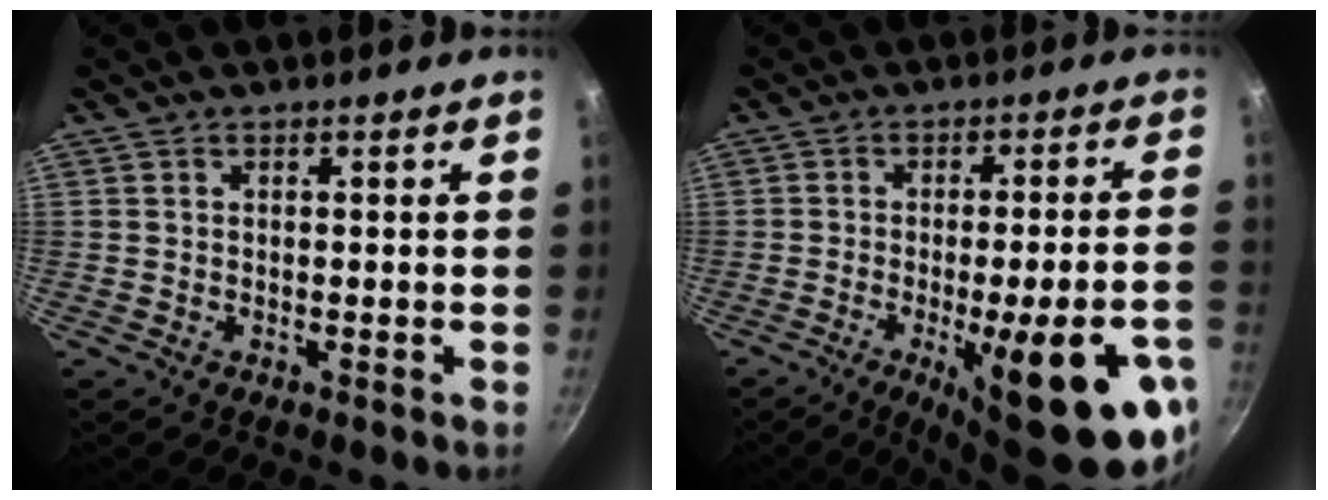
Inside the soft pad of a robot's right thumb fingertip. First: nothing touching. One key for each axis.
{"total": 21.8, "fx": -8.4, "fy": 5.5, "fz": 19.4, "tx": -0.228, "ty": 0.016, "tz": -0.105}